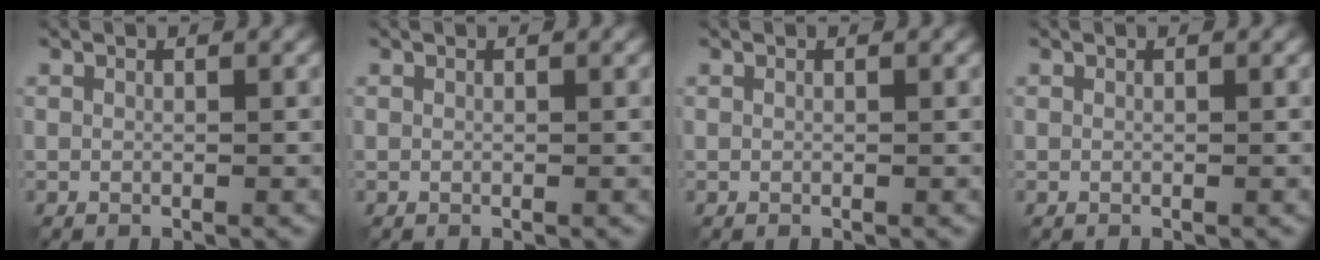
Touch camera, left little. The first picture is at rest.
{"total": 0.0}
{"total": 0.0}
{"total": 0.0}